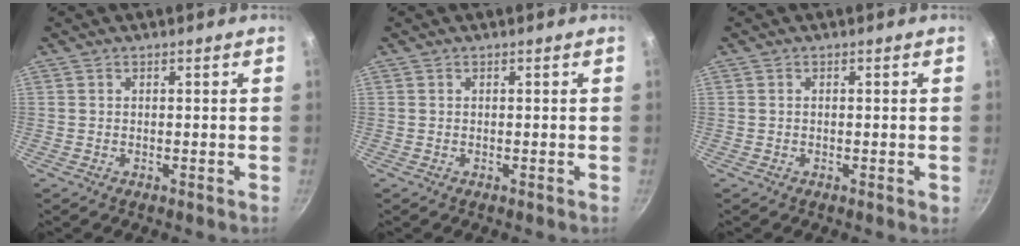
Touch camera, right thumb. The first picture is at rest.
{"total": 0.0}
{"total": 0.6, "force": [-0.1, 0.2, 0.6], "torque": [-0.007, 0.001, -0.003]}